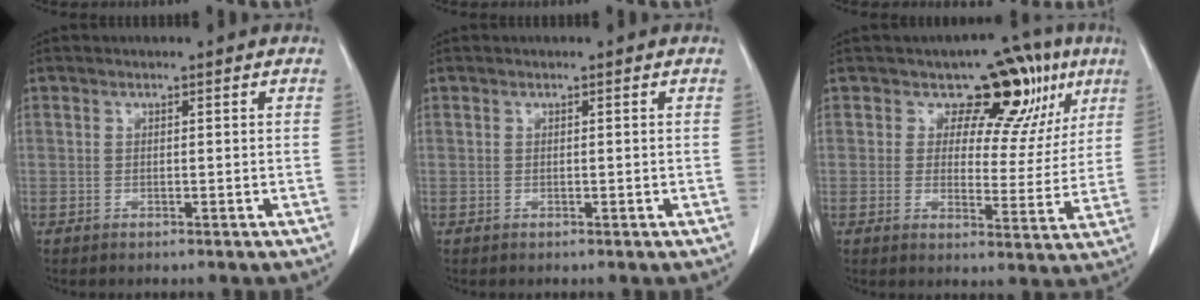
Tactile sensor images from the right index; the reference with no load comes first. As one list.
[{"total": 0.0}, {"total": 9.7, "force": [5.5, 6.1, 5.1], "torque": [-0.041, 0.003, 0.063]}]